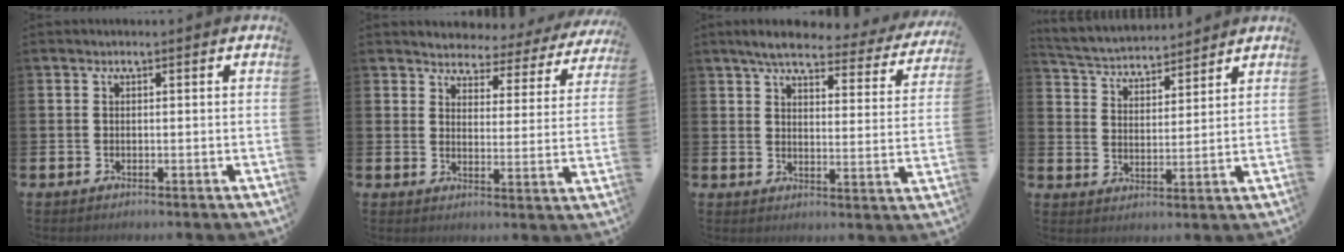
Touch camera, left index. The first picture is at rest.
{"total": 3.2, "force": [3.0, 0.9, -0.1], "torque": [-0.013, -0.038, 0.043]}
{"total": 5.5, "force": [4.9, 0.9, 2.3], "torque": [-0.058, -0.028, 0.080]}
{"total": 4.2, "force": [4.1, 1.0, 0.0], "torque": [-0.021, -0.034, 0.069]}